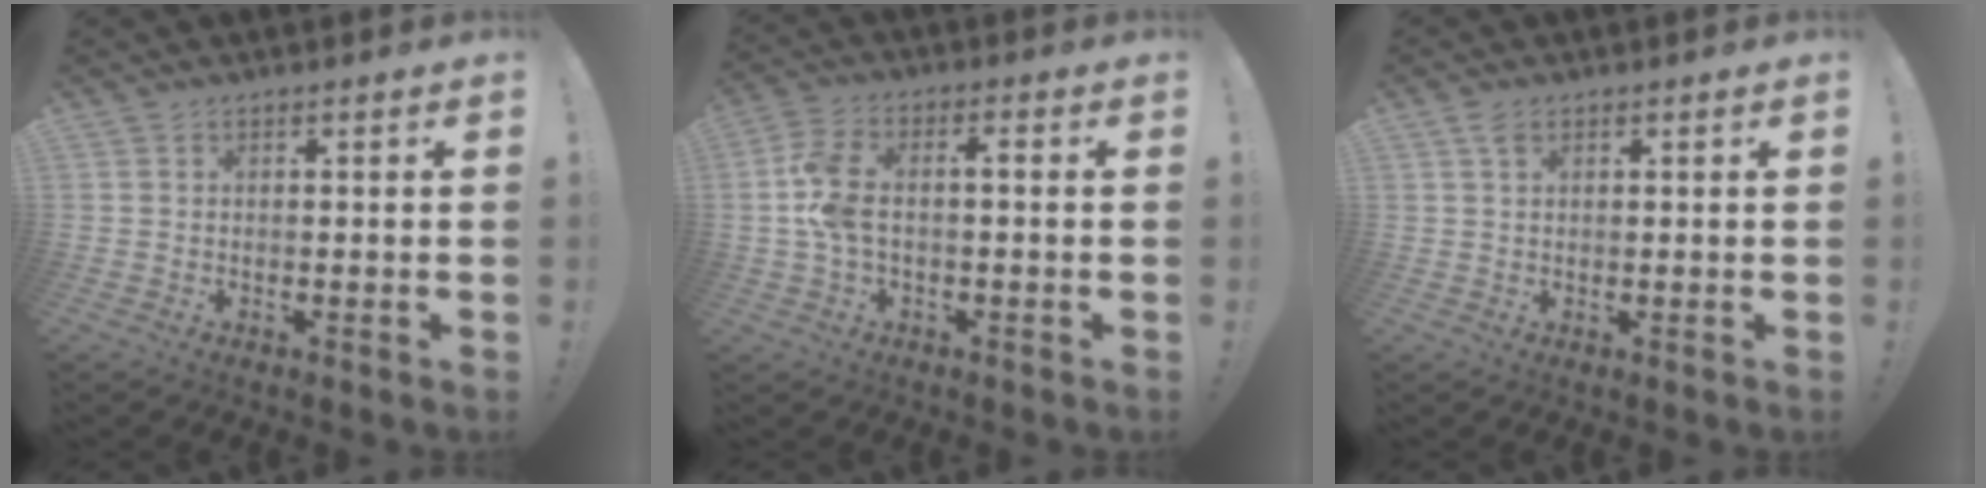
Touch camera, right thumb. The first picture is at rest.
{"total": 8.6, "force": [-0.8, 4.3, 7.4], "torque": [-0.153, 0.012, -0.014]}
{"total": 2.6, "force": [1.4, 1.3, 1.8], "torque": [-0.029, -0.004, 0.025]}